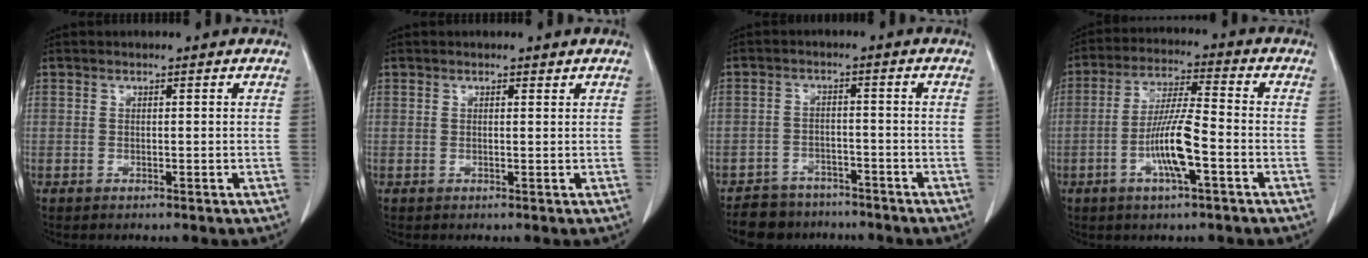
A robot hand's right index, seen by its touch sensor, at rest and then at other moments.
{"total": 0.5, "force": [0.4, 0.3, 0.2], "torque": [-0.006, 0.002, 0.005]}
{"total": 9.2, "force": [-7.7, 4.6, 1.8], "torque": [-0.030, 0.006, -0.115]}
{"total": 9.8, "force": [-3.2, 1.4, 9.2], "torque": [-0.180, 0.002, -0.061]}